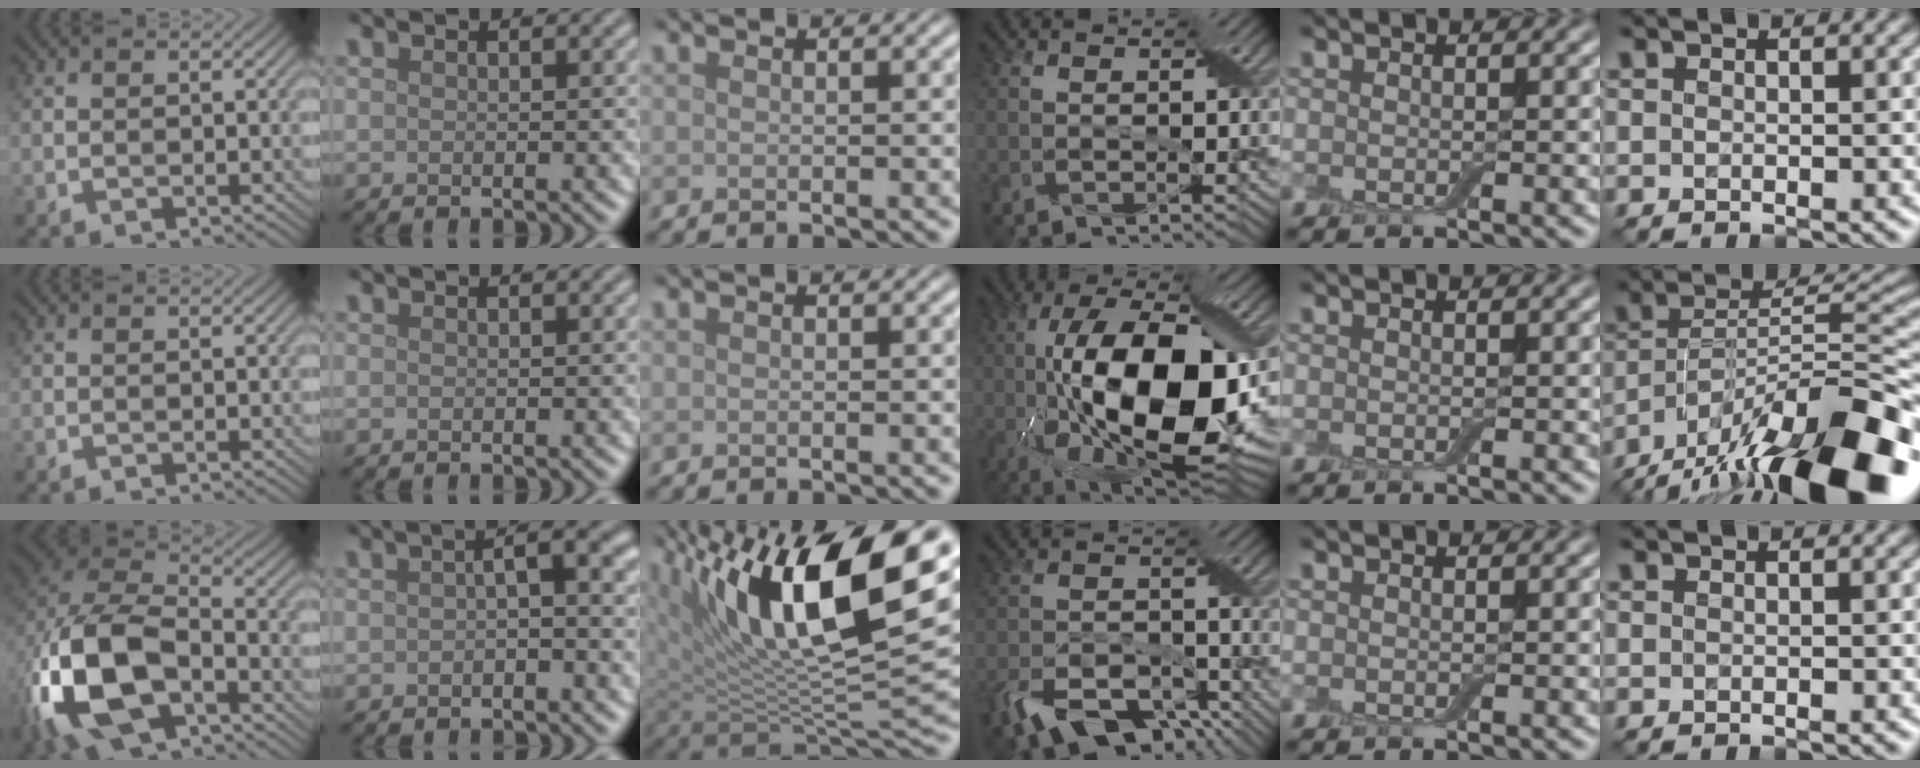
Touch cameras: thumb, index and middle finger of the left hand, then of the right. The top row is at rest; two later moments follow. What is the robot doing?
{"motion": "open", "object": "airpods case & airpods"}